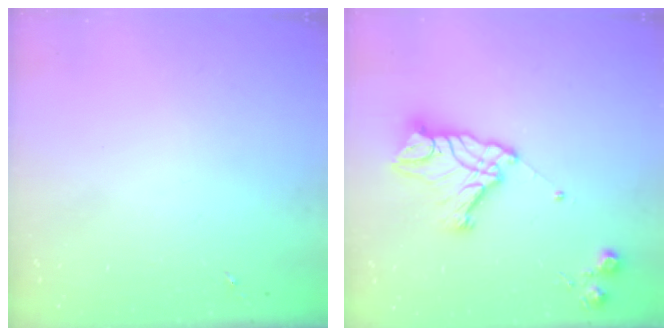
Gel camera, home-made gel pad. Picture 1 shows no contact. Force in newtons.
{"total": 15.7, "press": 15.6, "slide": 1.3}